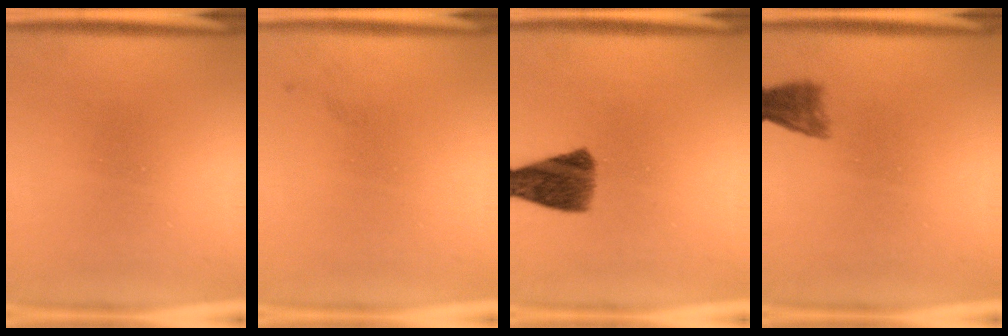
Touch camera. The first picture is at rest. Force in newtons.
{"total": 1.1}
{"total": 8.2}
{"total": 3.0}